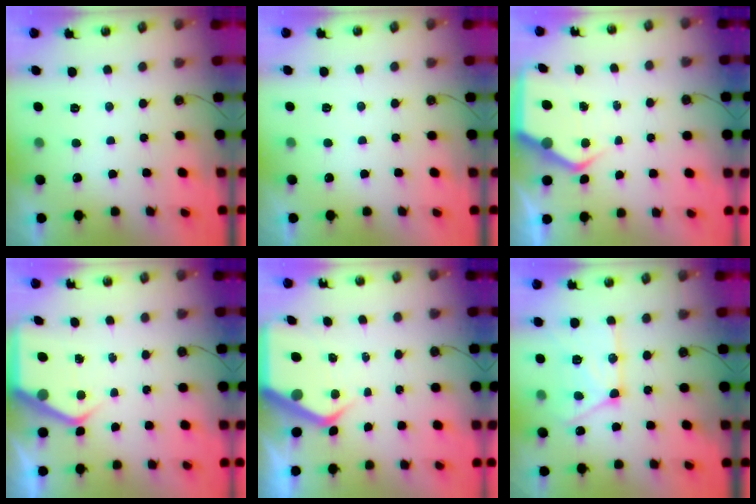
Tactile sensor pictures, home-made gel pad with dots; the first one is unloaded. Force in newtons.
{"total": 3.0, "press": 3.0, "slide": 0.3}
{"total": 5.3, "press": 5.3, "slide": 0.5}
{"total": 5.3, "press": 5.3, "slide": 0.5}
{"total": 6.3, "press": 6.3, "slide": 0.6}
{"total": 15.0, "press": 14.9, "slide": 1.7}